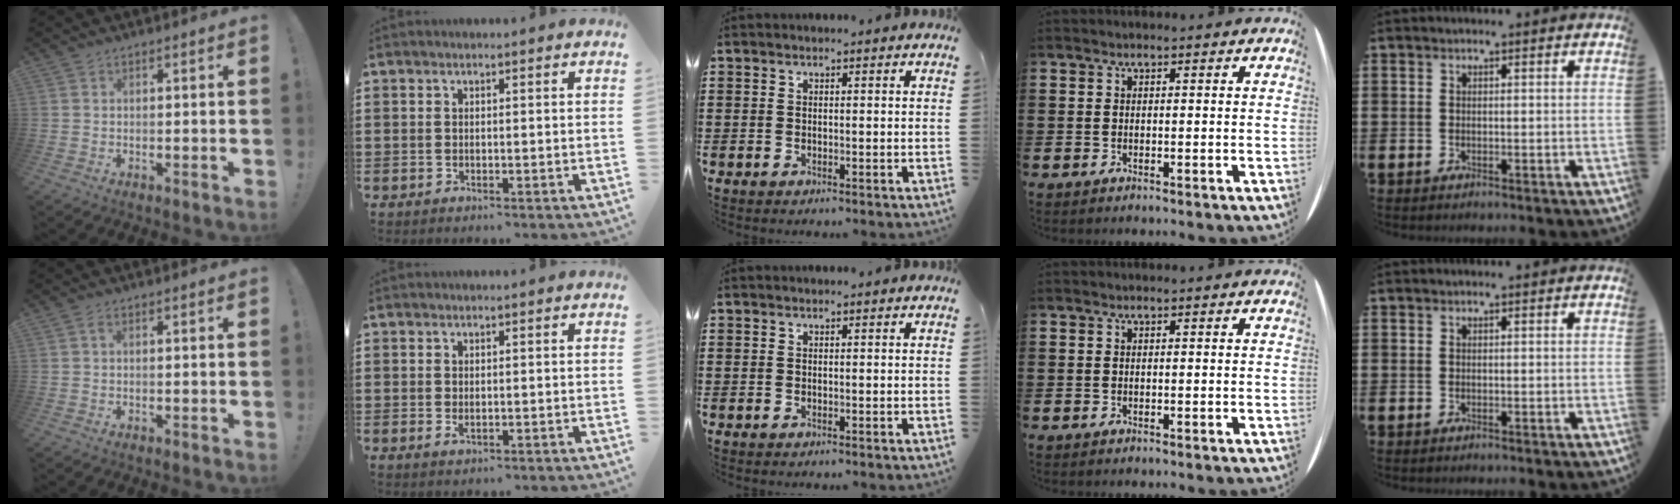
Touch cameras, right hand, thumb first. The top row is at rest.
{"thumb": {"total": 0.9, "force": [0.1, 0.3, 0.8], "torque": [-0.023, 0.004, 0.003]}, "index": {"total": 0.8, "force": [-0.1, 0.4, 0.7], "torque": [-0.011, 0.002, -0.001]}}